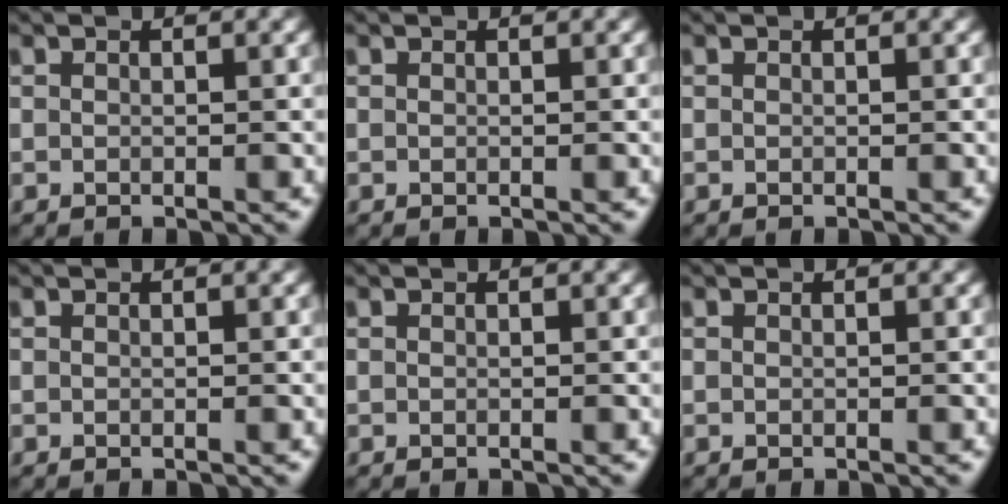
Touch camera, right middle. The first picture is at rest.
{"total": 0.0}
{"total": 0.0}
{"total": 0.0}
{"total": 0.0}
{"total": 0.0}